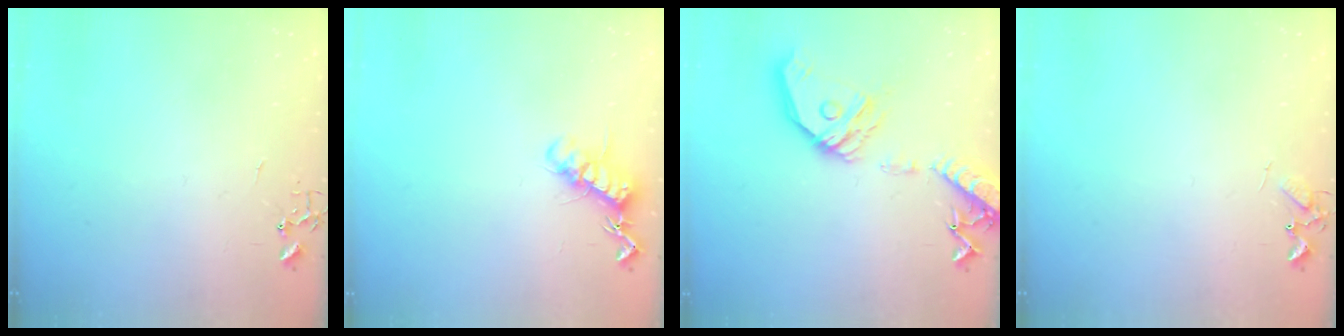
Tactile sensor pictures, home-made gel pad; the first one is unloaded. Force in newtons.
{"total": 12.5, "press": 12.5, "slide": 0.4}
{"total": 20.0, "press": 19.7, "slide": 3.5}
{"total": 5.9, "press": 5.9, "slide": 0.3}